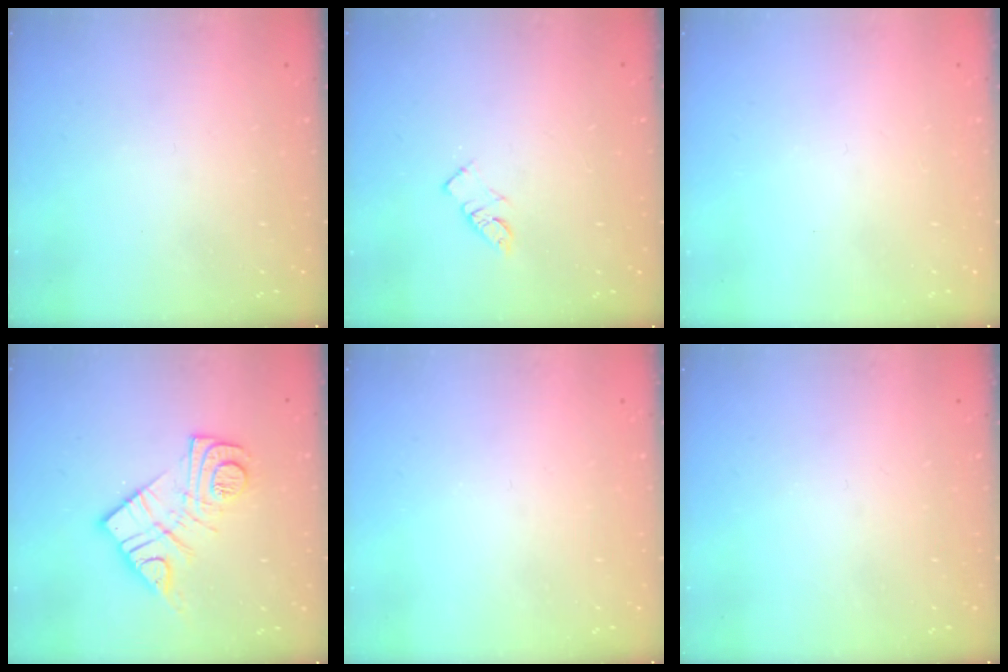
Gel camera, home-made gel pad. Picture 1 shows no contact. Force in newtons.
{"total": 4.0, "press": 4.0, "slide": 0.4}
{"total": 1.6, "press": 1.6, "slide": 0.1}
{"total": 13.9, "press": 13.8, "slide": 1.2}
{"total": 0.0}
{"total": 0.0}